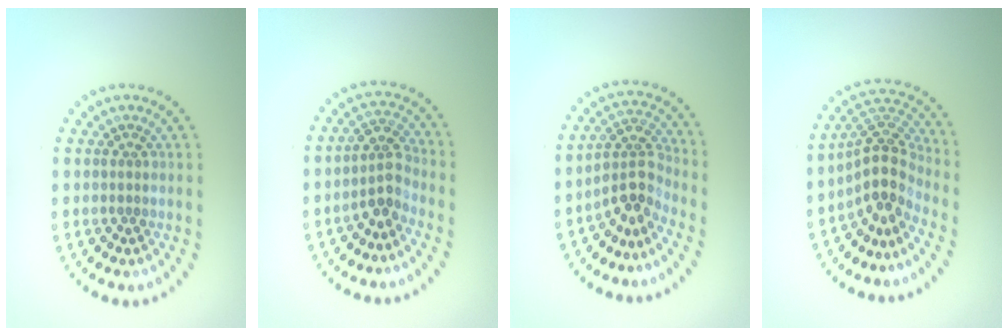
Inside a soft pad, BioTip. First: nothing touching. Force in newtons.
{"total": 2.7, "press": 2.0, "slide": 1.9}
{"total": 3.1, "press": 2.3, "slide": 2.1}
{"total": 4.3, "press": 3.1, "slide": 3.0}